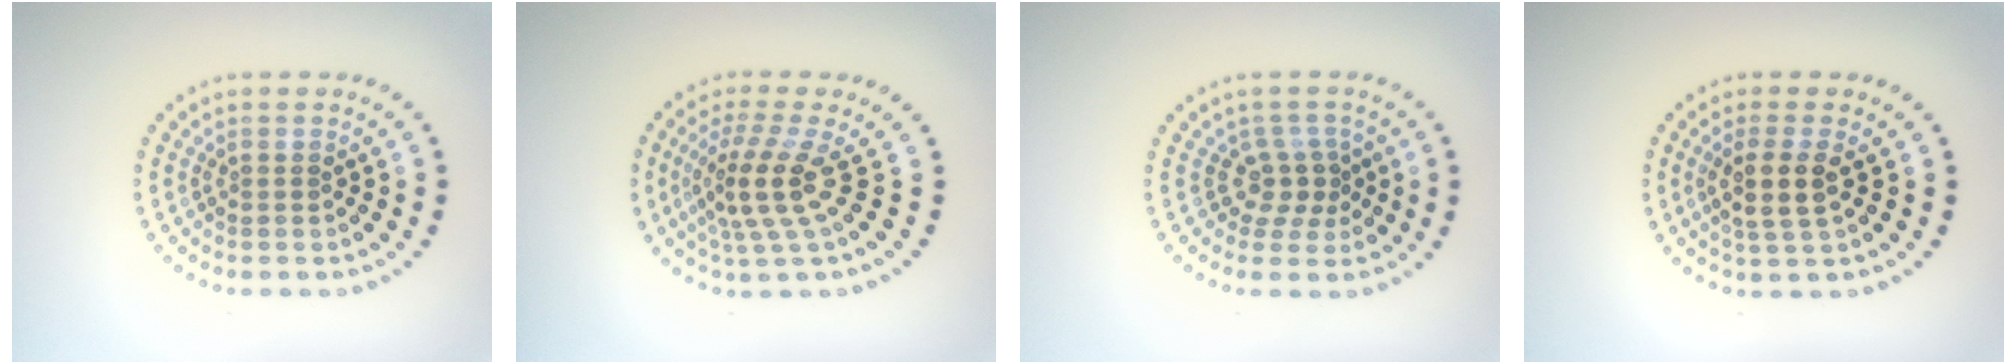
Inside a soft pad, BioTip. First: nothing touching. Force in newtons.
{"total": 3.8, "press": 2.7, "slide": 2.6}
{"total": 2.5, "press": 1.8, "slide": 1.8}
{"total": 2.9, "press": 2.6, "slide": 1.4}